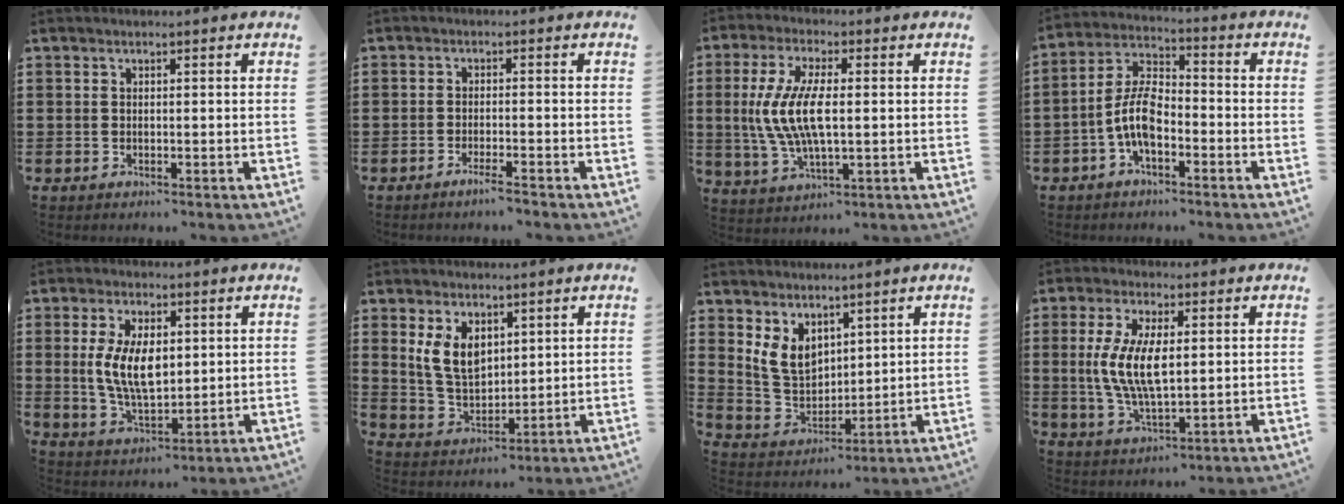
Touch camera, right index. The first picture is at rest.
{"total": 2.2, "force": [-1.9, -0.2, 1.1], "torque": [-0.017, 0.000, -0.035]}
{"total": 9.7, "force": [0.1, 3.6, 9.0], "torque": [-0.204, -0.006, -0.007]}
{"total": 7.8, "force": [-2.8, 3.6, 6.3], "torque": [-0.157, -0.001, -0.063]}
{"total": 9.1, "force": [1.1, 4.7, 7.6], "torque": [-0.153, 0.005, 0.017]}
{"total": 7.3, "force": [2.7, 4.7, 4.9], "torque": [-0.125, 0.008, 0.047]}
{"total": 7.1, "force": [3.6, 5.1, 3.4], "torque": [-0.101, 0.000, 0.067]}
{"total": 9.0, "force": [0.7, 3.7, 8.2], "torque": [-0.174, 0.003, 0.009]}